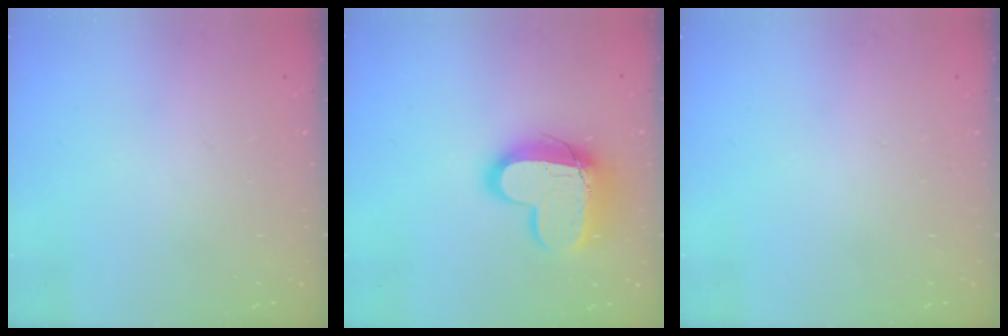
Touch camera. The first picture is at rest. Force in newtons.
{"total": 15.2, "press": 15.2, "slide": 1.3}
{"total": 0.0}